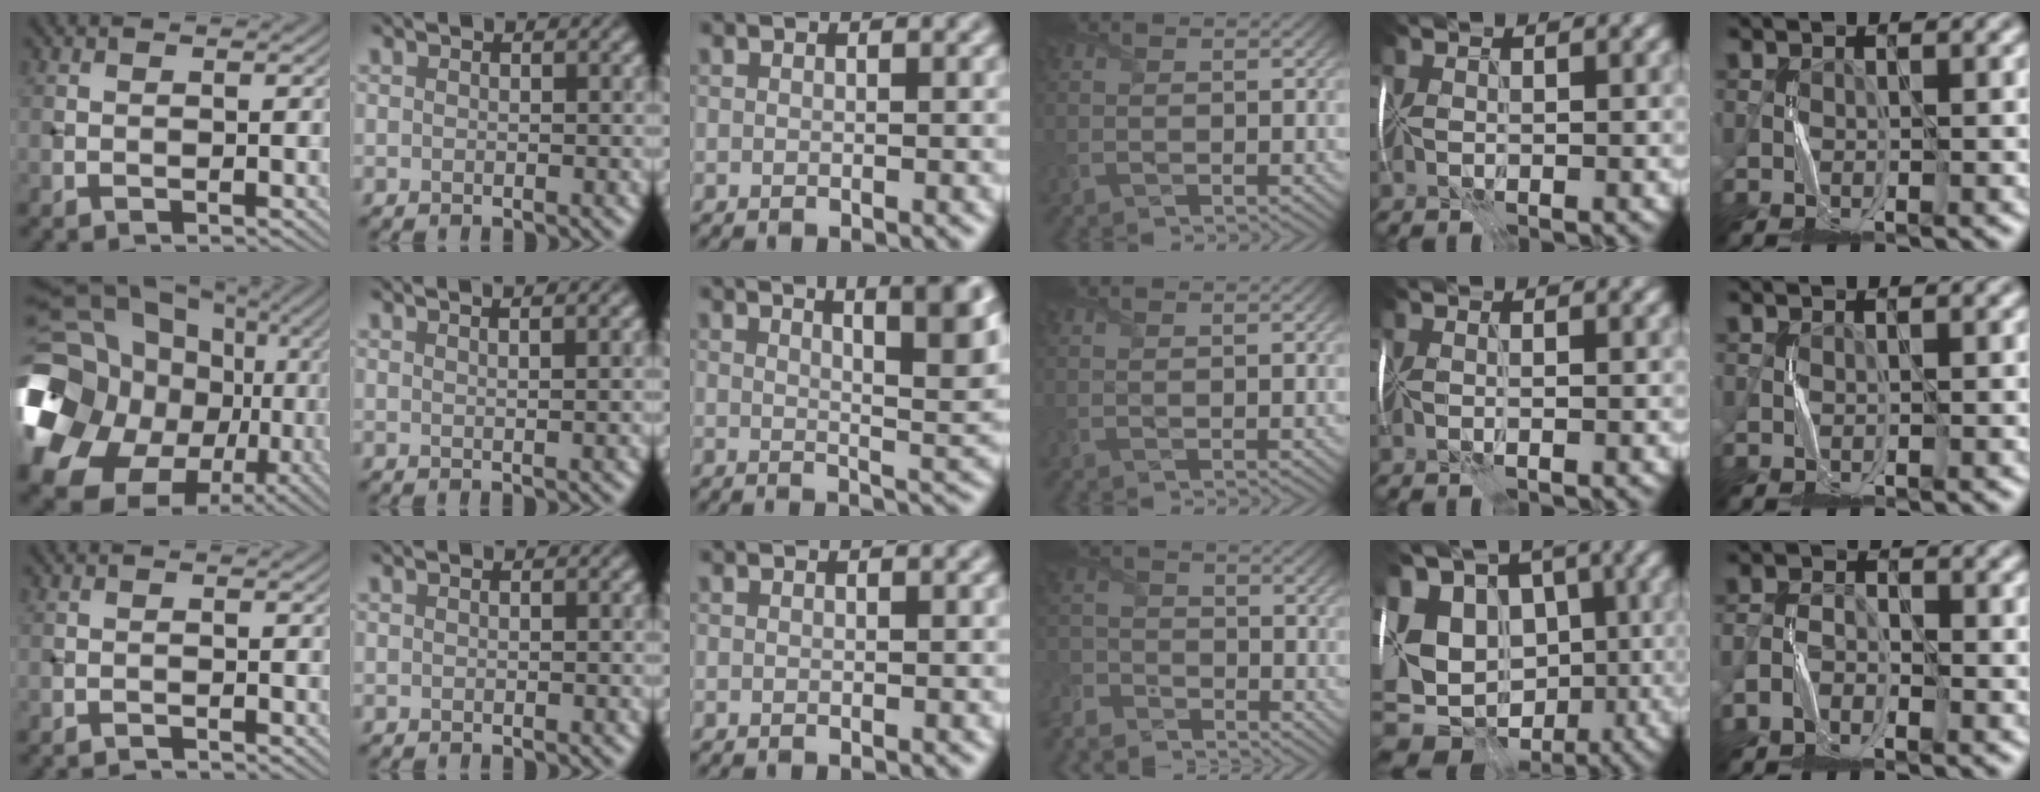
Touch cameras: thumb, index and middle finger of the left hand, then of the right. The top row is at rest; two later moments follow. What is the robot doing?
{"motion": "fold", "object": "memory foam"}